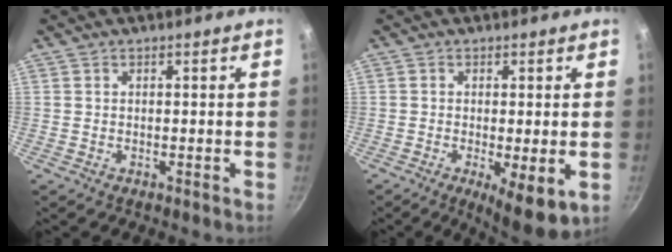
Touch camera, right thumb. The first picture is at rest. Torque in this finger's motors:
{"motor_torque": [-0.05, 0.31, -0.15, -0.04, 0.05]}